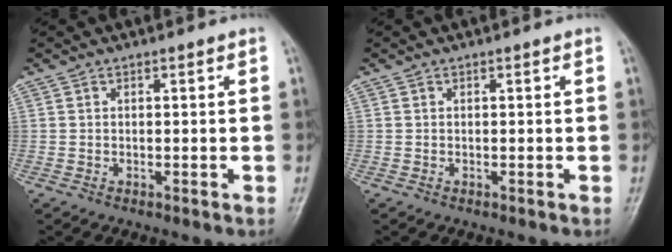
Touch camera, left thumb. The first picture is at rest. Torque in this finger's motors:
{"motor_torque": [0.00, 0.00, -0.01, -0.06, 0.00]}